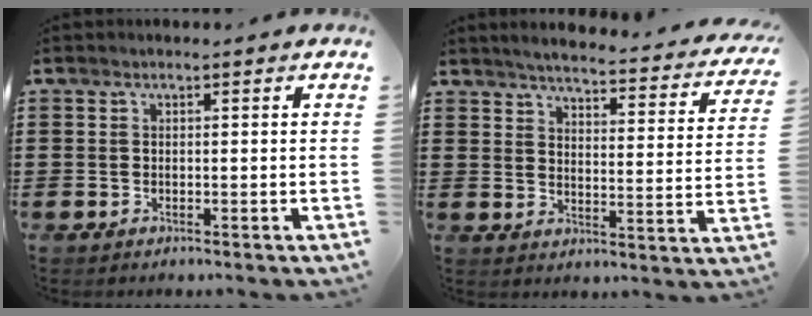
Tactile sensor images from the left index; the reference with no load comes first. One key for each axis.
{"total": 3.7, "fx": 3.5, "fy": -0.2, "fz": 1.2, "tx": -0.044, "ty": -0.031, "tz": 0.051}